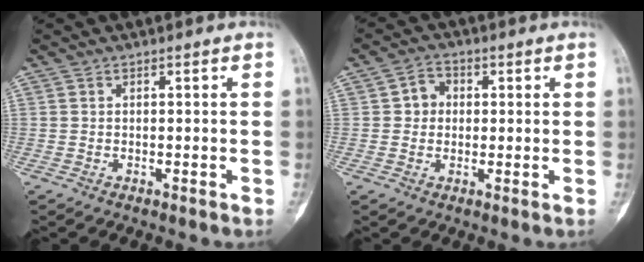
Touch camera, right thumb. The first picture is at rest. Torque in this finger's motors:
{"motor_torque": [-0.67, -0.19, 0.07, -0.46, 0.00]}